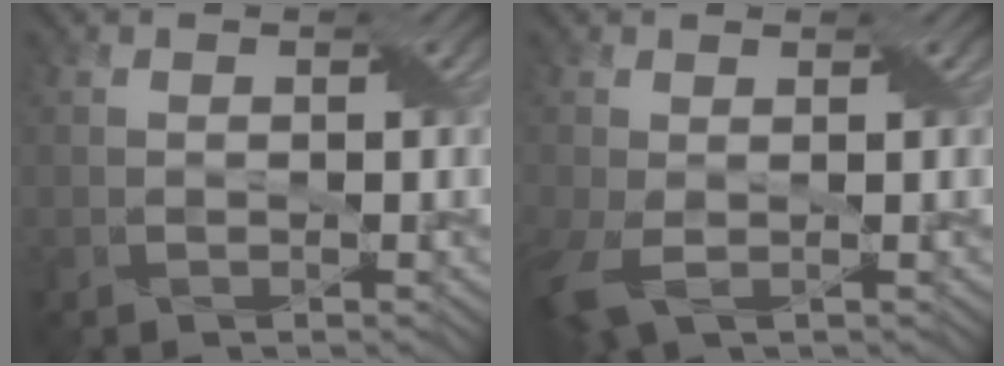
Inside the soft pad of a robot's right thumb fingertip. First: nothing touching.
{"total": 4.4, "force": [-1.0, 2.4, 3.6], "torque": [-0.103, -0.012, -0.020]}